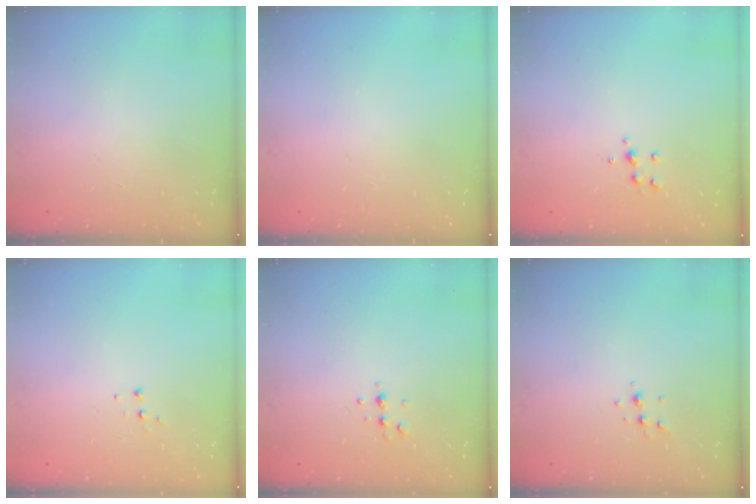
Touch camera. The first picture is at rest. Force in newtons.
{"total": 0.0}
{"total": 5.8, "press": 5.7, "slide": 0.8}
{"total": 3.9, "press": 3.9, "slide": 0.4}
{"total": 4.7, "press": 4.6, "slide": 0.6}
{"total": 4.3, "press": 4.2, "slide": 0.9}